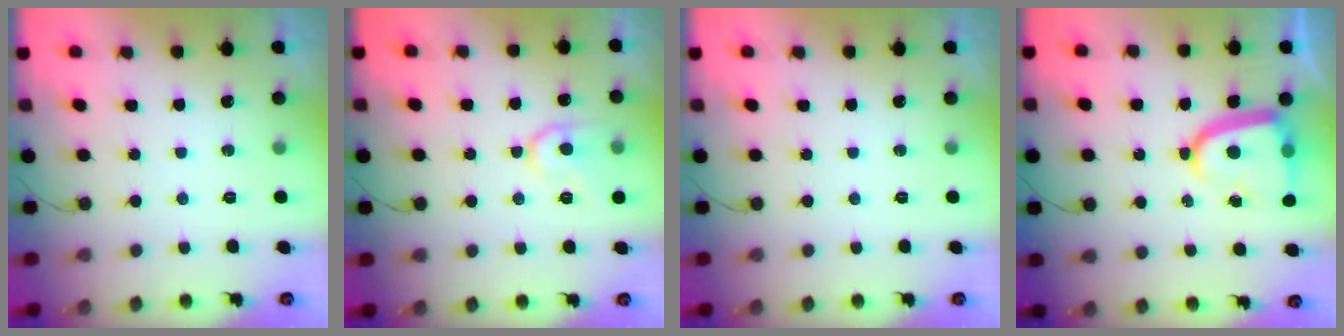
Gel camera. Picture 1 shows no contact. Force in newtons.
{"total": 10.9, "press": 10.9, "slide": 1.0}
{"total": 0.0}
{"total": 13.5, "press": 13.5, "slide": 1.2}